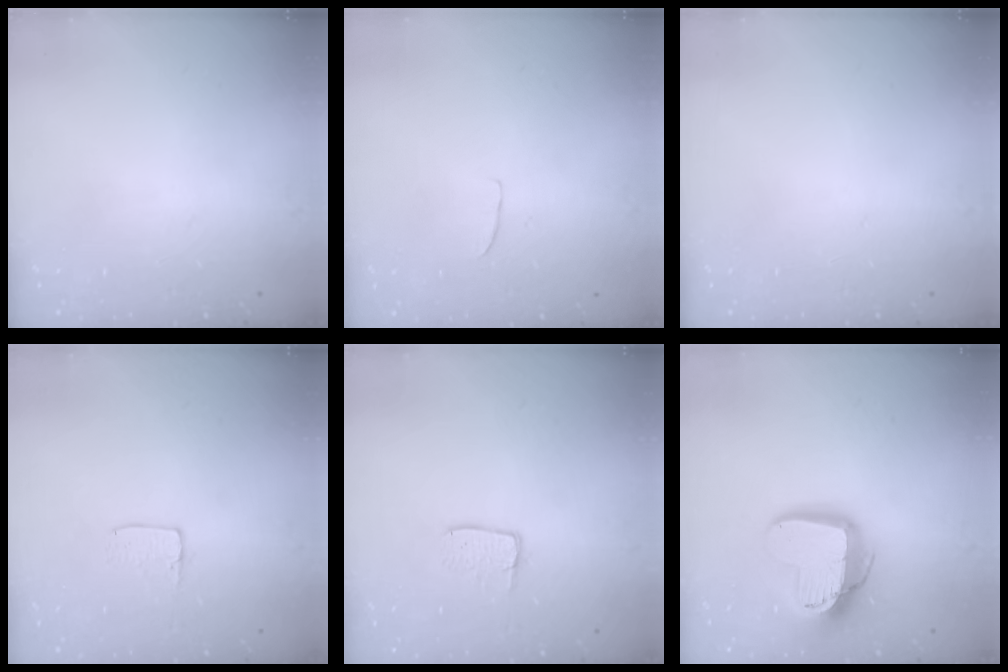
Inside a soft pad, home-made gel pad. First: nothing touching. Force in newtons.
{"total": 3.7, "press": 3.7, "slide": 0.3}
{"total": 0.0}
{"total": 4.1, "press": 4.1, "slide": 0.3}
{"total": 4.2, "press": 4.2, "slide": 0.3}
{"total": 15.8, "press": 15.8, "slide": 1.3}